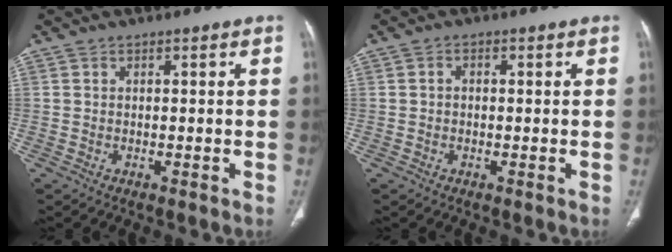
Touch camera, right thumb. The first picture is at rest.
{"total": 1.1, "force": [0.0, 0.9, 0.6], "torque": [-0.007, 0.005, -0.003]}